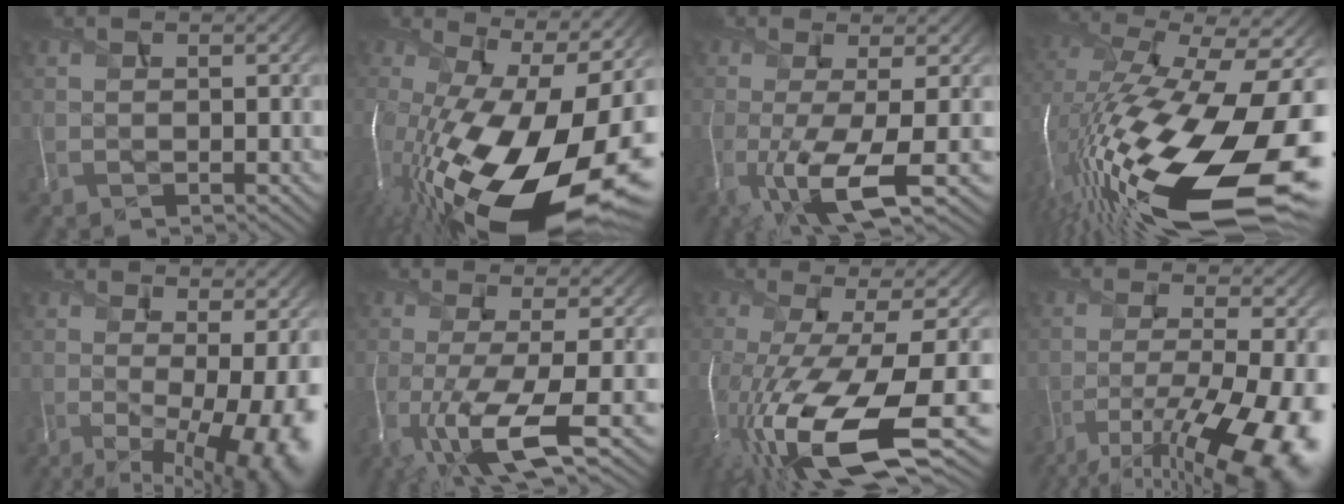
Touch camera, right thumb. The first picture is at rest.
{"total": 21.1, "force": [-6.2, 9.7, 17.7], "torque": [-0.312, -0.046, -0.095]}
{"total": 8.7, "force": [-3.1, 2.1, 7.9], "torque": [-0.134, -0.011, -0.047]}
{"total": 20.4, "force": [-5.2, 8.4, 17.9], "torque": [-0.359, -0.049, -0.083]}
{"total": 14.9, "force": [-3.3, 5.9, 13.3], "torque": [-0.157, -0.029, -0.022]}
{"total": 10.3, "force": [-3.9, 2.4, 9.2], "torque": [-0.154, -0.011, -0.064]}
{"total": 18.1, "force": [-7.1, 5.1, 15.9], "torque": [-0.322, -0.034, -0.113]}
{"total": 15.4, "force": [-8.7, 4.6, 11.8], "torque": [-0.187, -0.032, -0.125]}